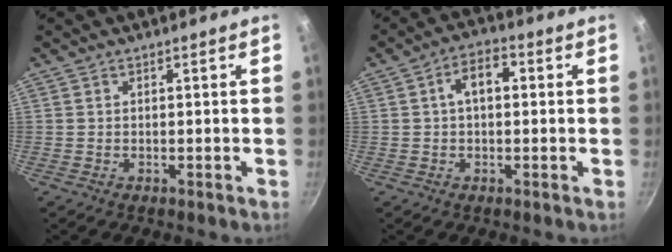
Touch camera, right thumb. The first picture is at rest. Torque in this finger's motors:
{"motor_torque": [0.18, 1.39, 0.40, -0.18, 0.00]}